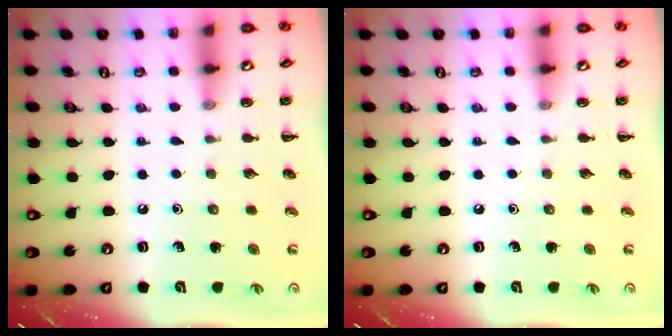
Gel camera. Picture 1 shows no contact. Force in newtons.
{"total": 0.0}